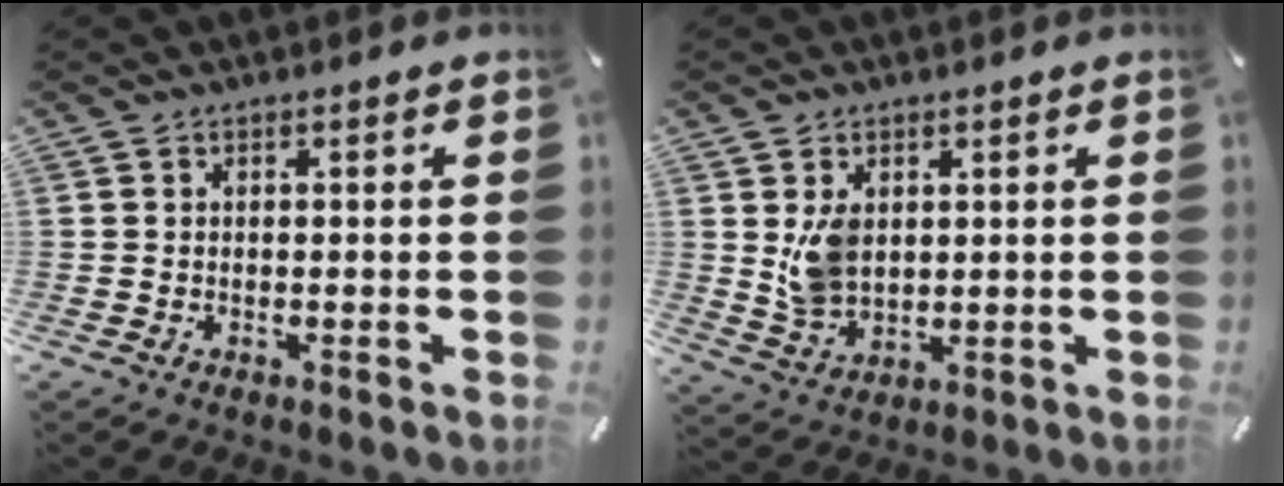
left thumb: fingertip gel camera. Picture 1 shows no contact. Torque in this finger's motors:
{"motor_torque": [1.17, 1.52, 0.67, -0.54, 0.27]}